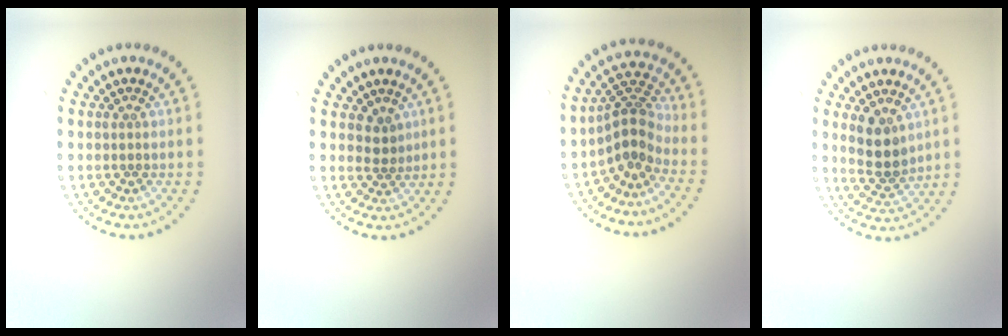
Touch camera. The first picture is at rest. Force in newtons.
{"total": 1.4, "press": 1.1, "slide": 0.9}
{"total": 3.3, "press": 2.4, "slide": 2.3}
{"total": 3.5, "press": 3.3, "slide": 1.3}